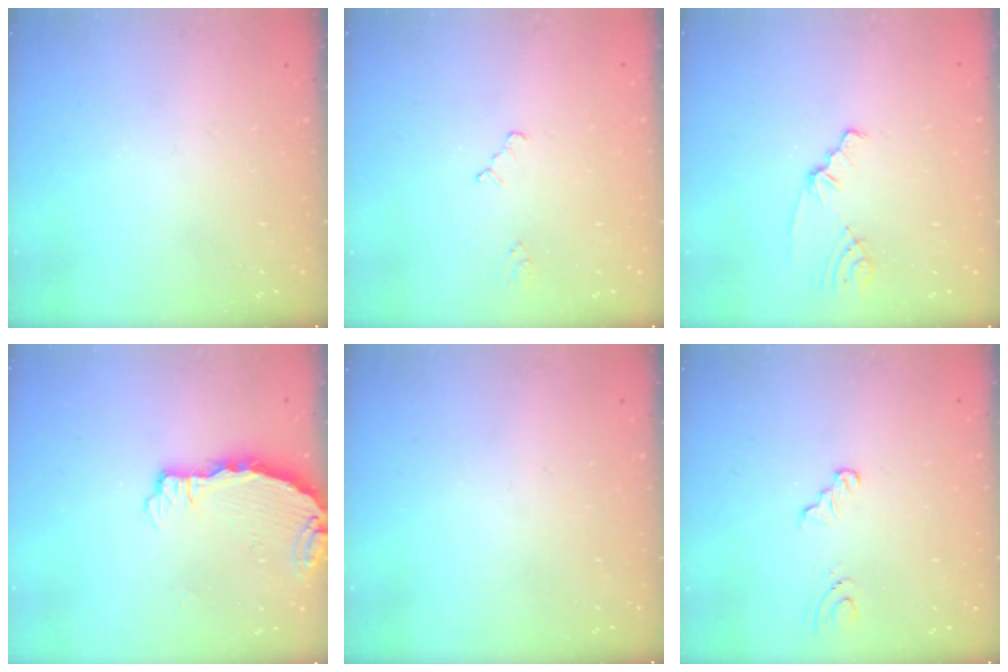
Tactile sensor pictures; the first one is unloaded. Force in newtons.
{"total": 1.5, "press": 1.5, "slide": 0.3}
{"total": 1.9, "press": 1.9, "slide": 0.2}
{"total": 3.8, "press": 3.8, "slide": 0.3}
{"total": 0.0}
{"total": 2.7, "press": 2.3, "slide": 1.5}